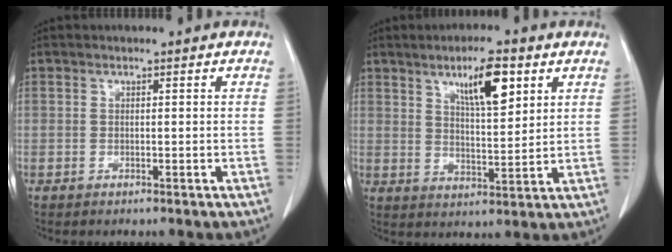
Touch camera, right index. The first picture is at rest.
{"total": 8.6, "force": [4.5, 1.9, 7.1], "torque": [-0.123, 0.000, 0.078]}